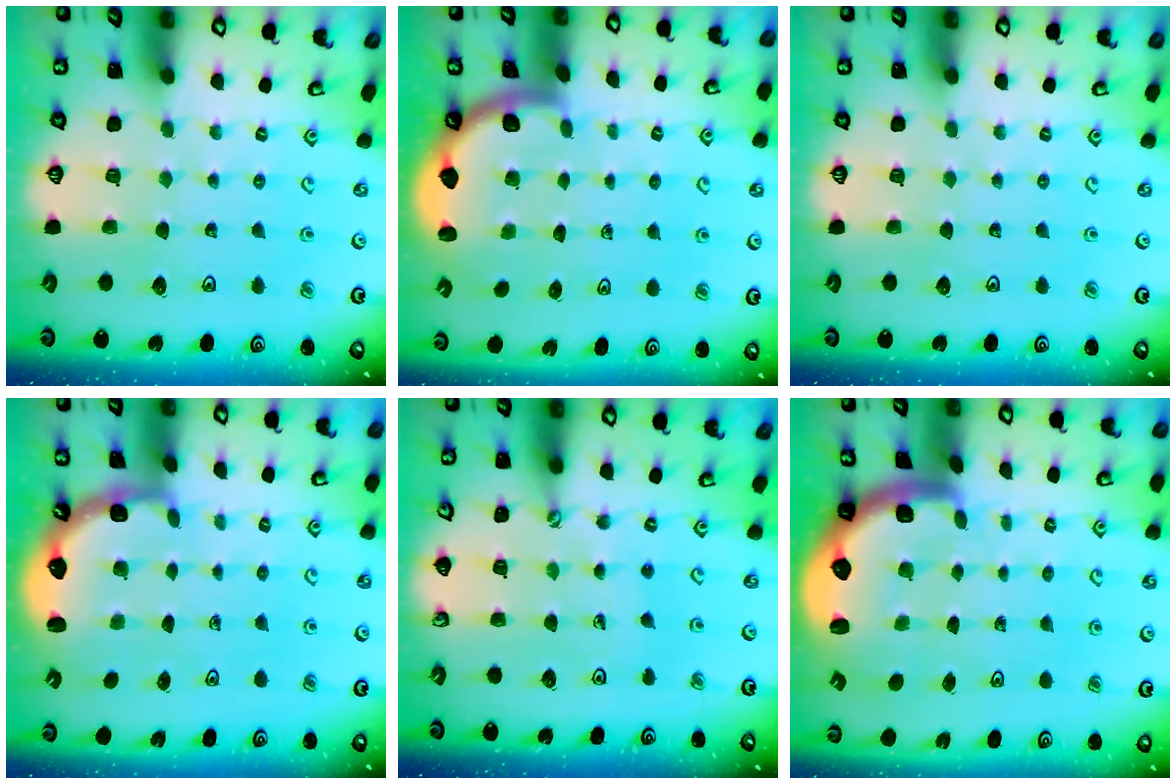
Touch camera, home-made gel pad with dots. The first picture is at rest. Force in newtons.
{"total": 1.6, "press": 1.6, "slide": 0.1}
{"total": 0.0}
{"total": 2.6, "press": 2.2, "slide": 1.4}
{"total": 2.2, "press": 1.4, "slide": 1.6}
{"total": 2.8, "press": 2.4, "slide": 1.4}